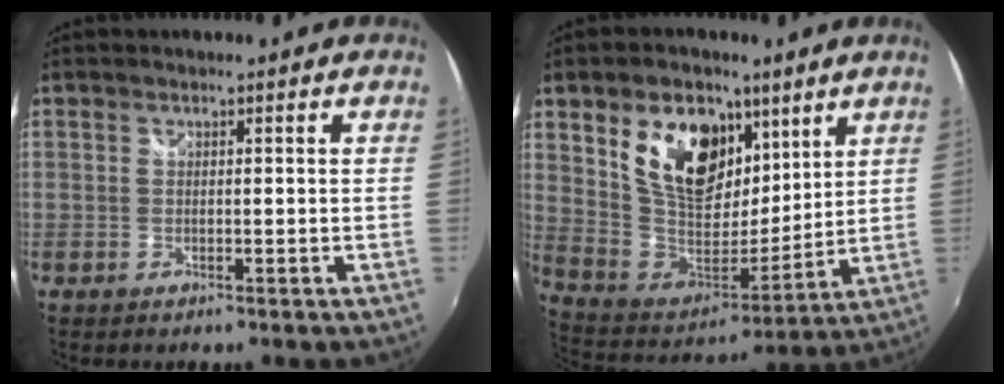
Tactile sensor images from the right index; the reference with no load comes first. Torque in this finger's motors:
{"motor_torque": [1.27, 0.67, 0.78, 0.14]}